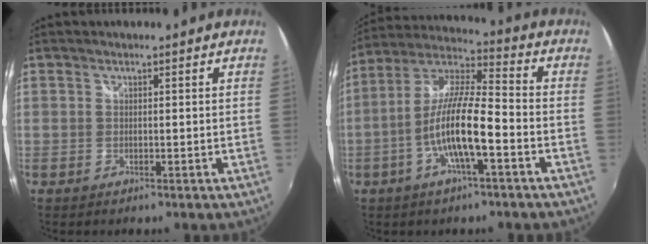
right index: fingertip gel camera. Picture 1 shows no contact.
{"total": 12.6, "force": [-4.4, 2.3, 11.6], "torque": [-0.230, 0.001, -0.086]}